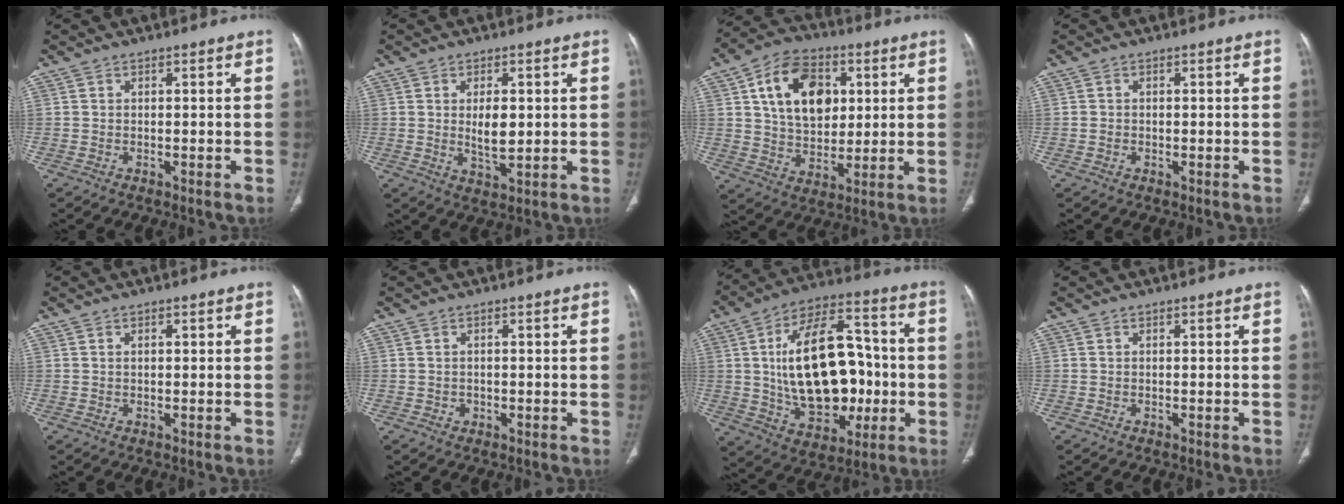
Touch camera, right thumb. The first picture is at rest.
{"total": 5.7, "force": [0.6, 2.6, 5.1], "torque": [-0.077, -0.011, 0.015]}
{"total": 16.3, "force": [4.8, 11.2, 10.9], "torque": [-0.143, -0.004, 0.083]}
{"total": 0.5, "force": [-0.2, 0.5, 0.2], "torque": [0.000, 0.003, -0.004]}
{"total": 0.9, "force": [0.3, 0.4, 0.7], "torque": [-0.013, 0.002, 0.004]}
{"total": 0.9, "force": [-0.2, 0.8, 0.1], "torque": [0.004, 0.003, -0.002]}
{"total": 24.6, "force": [-0.6, 14.8, 19.7], "torque": [-0.293, 0.024, 0.005]}
{"total": 0.0}